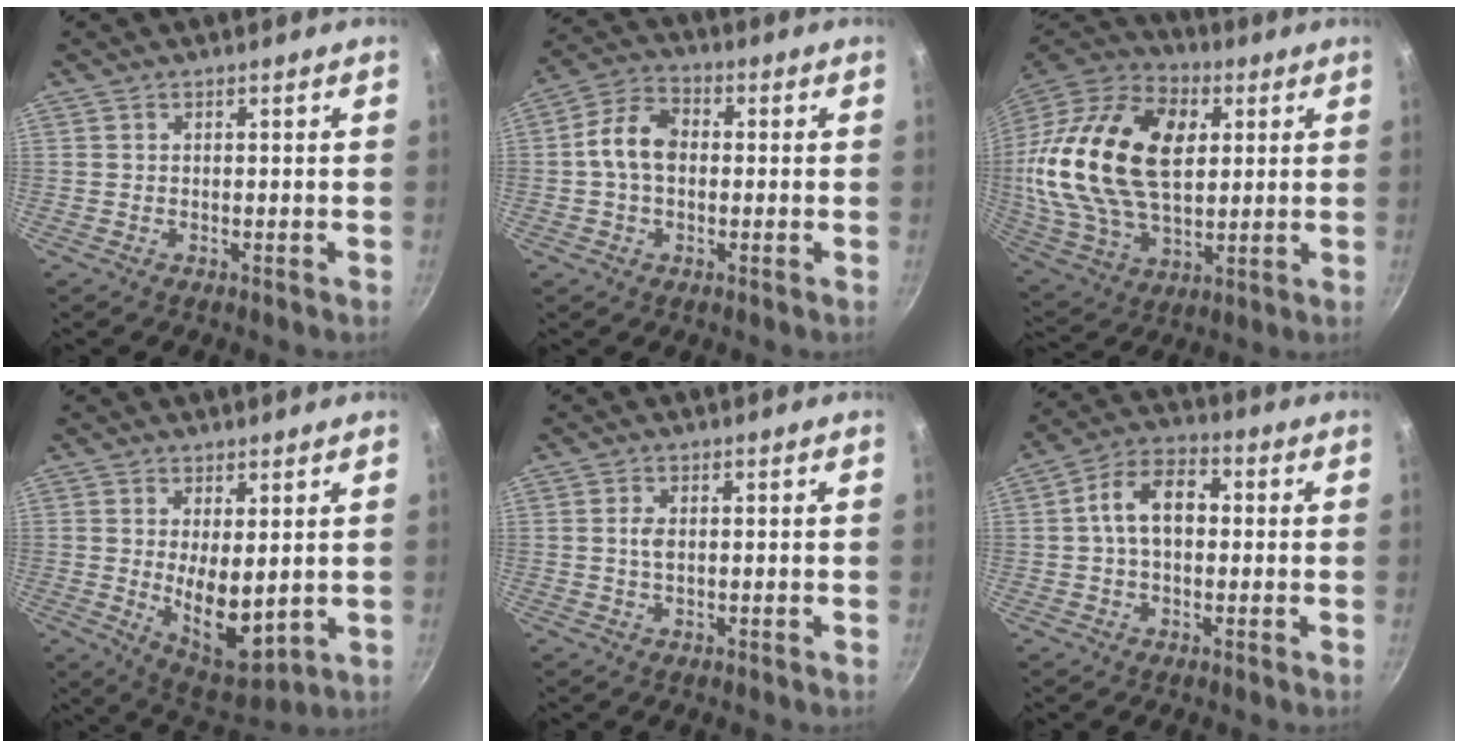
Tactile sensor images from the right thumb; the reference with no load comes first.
{"total": 8.6, "force": [0.0, 6.0, 6.2], "torque": [-0.102, 0.025, -0.014]}
{"total": 29.0, "force": [5.4, 18.1, 22.0], "torque": [-0.408, 0.004, 0.092]}
{"total": 10.7, "force": [0.7, 4.8, 9.5], "torque": [-0.132, -0.034, 0.031]}
{"total": 2.1, "force": [0.1, 1.2, 1.7], "torque": [-0.033, 0.002, 0.001]}
{"total": 9.7, "force": [0.6, 6.4, 7.3], "torque": [-0.099, 0.029, -0.003]}